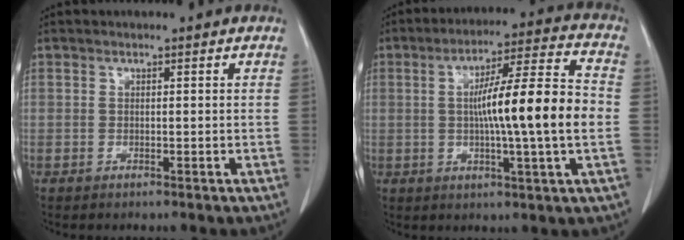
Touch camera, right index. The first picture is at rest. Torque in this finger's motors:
{"motor_torque": [1.38, -0.69, 0.69, 0.20]}